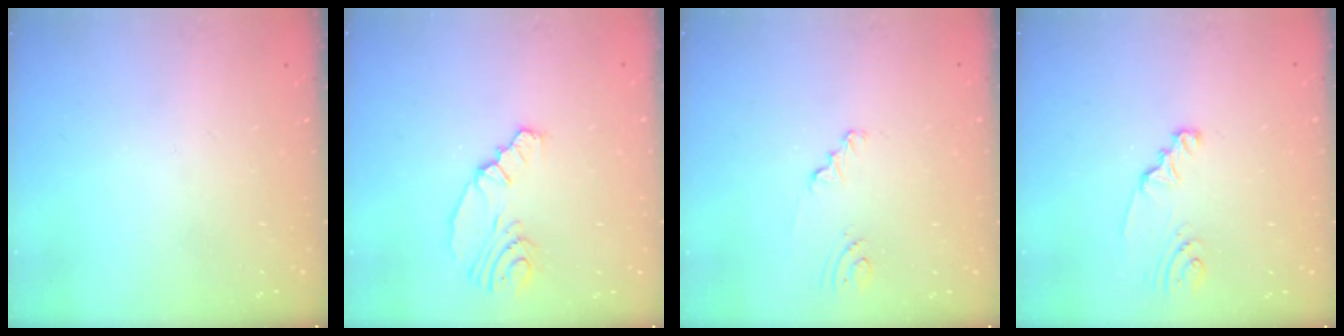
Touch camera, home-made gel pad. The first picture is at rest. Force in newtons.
{"total": 5.9, "press": 4.0, "slide": 4.3}
{"total": 1.2, "press": 1.1, "slide": 0.1}
{"total": 2.4, "press": 2.4, "slide": 0.1}